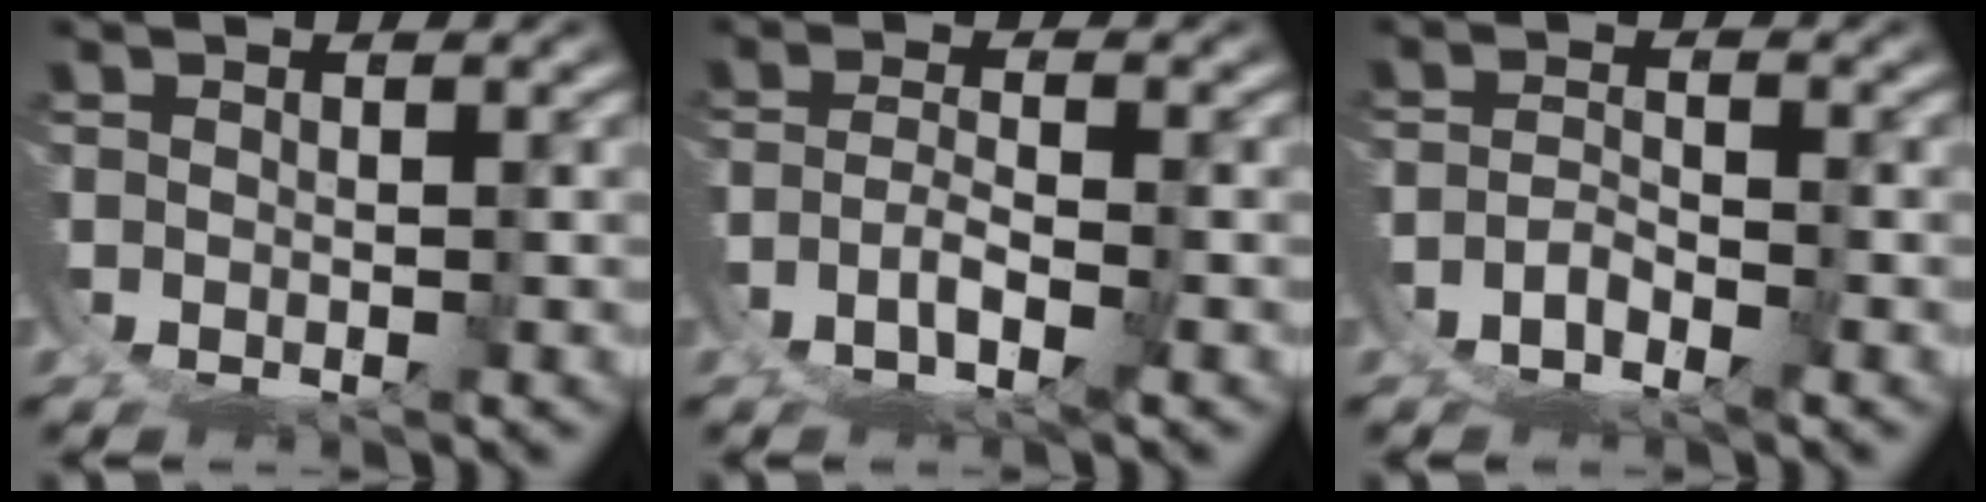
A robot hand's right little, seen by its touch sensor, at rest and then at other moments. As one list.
[{"total": 3.4, "force": [-2.4, -0.4, 2.3], "torque": [-0.027, -0.009, -0.037]}, {"total": 4.0, "force": [-3.1, 2.2, 1.4], "torque": [-0.026, -0.005, -0.057]}]